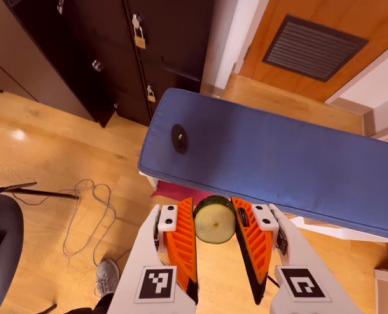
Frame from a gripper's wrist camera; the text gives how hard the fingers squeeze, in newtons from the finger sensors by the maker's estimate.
{"total": 9.8, "left": 9.6, "right": 10.0}